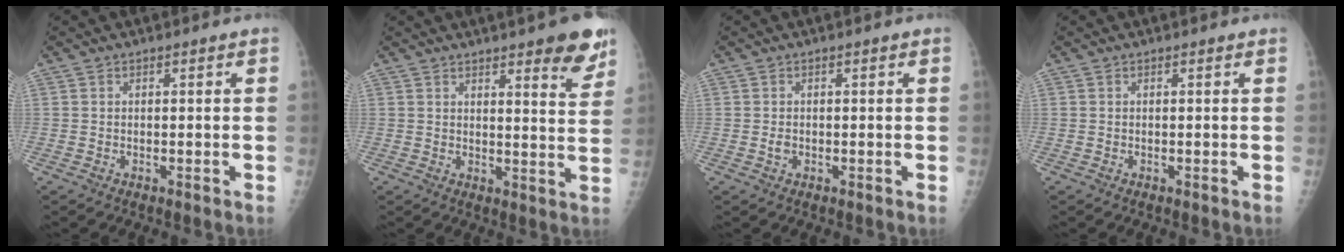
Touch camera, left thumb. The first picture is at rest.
{"total": 9.7, "force": [6.3, 2.4, 6.9], "torque": [-0.056, -0.033, 0.077]}
{"total": 1.0, "force": [-0.2, 0.7, 0.7], "torque": [-0.006, 0.001, -0.002]}
{"total": 0.0}